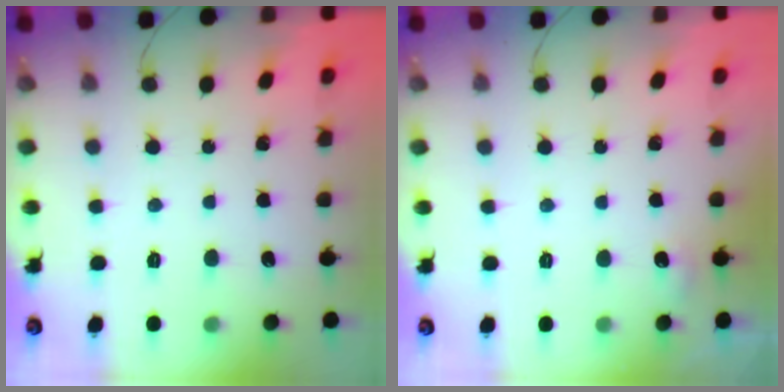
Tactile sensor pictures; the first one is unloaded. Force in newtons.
{"total": 4.0, "press": 3.7, "slide": 1.4}